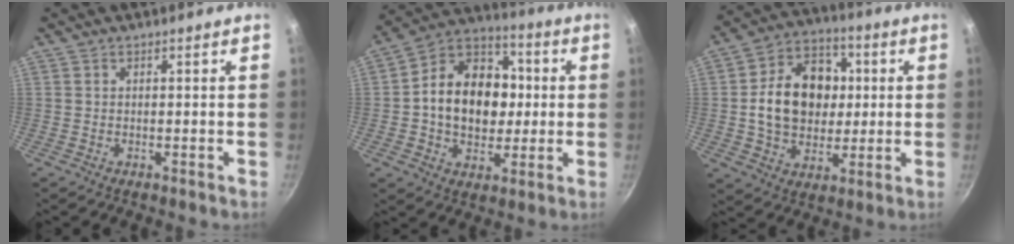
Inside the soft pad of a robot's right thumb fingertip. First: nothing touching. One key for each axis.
{"total": 18.1, "fx": 0.3, "fy": 13.8, "fz": 11.8, "tx": -0.156, "ty": 0.028, "tz": -0.009}
{"total": 17.1, "fx": 1.4, "fy": 13.2, "fz": 10.8, "tx": -0.138, "ty": 0.020, "tz": 0.018}